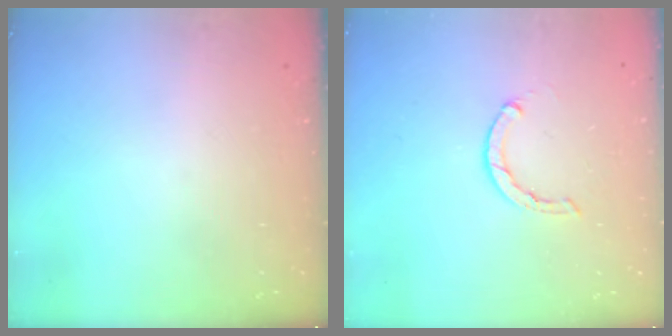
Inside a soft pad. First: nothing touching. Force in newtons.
{"total": 1.6, "press": 1.5, "slide": 0.4}